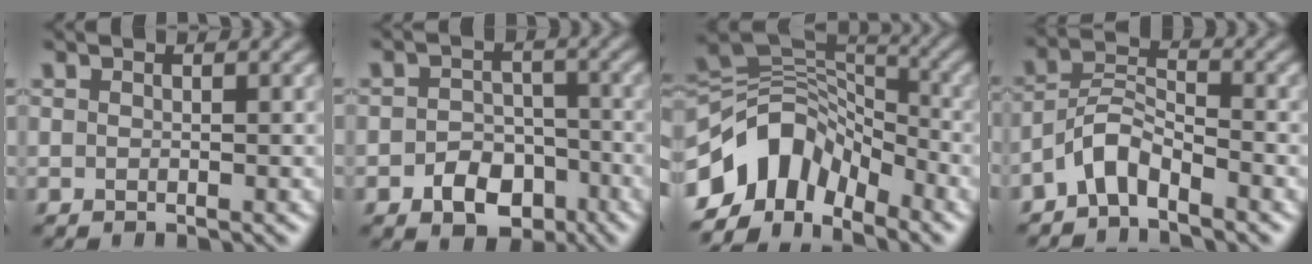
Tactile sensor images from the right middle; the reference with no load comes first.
{"total": 4.6, "force": [-2.3, 3.2, 2.4], "torque": [-0.032, 0.000, -0.039]}
{"total": 8.7, "force": [-4.8, 5.6, 4.8], "torque": [-0.071, 0.012, -0.099]}
{"total": 3.4, "force": [-2.6, 1.2, 1.9], "torque": [-0.036, 0.014, -0.061]}